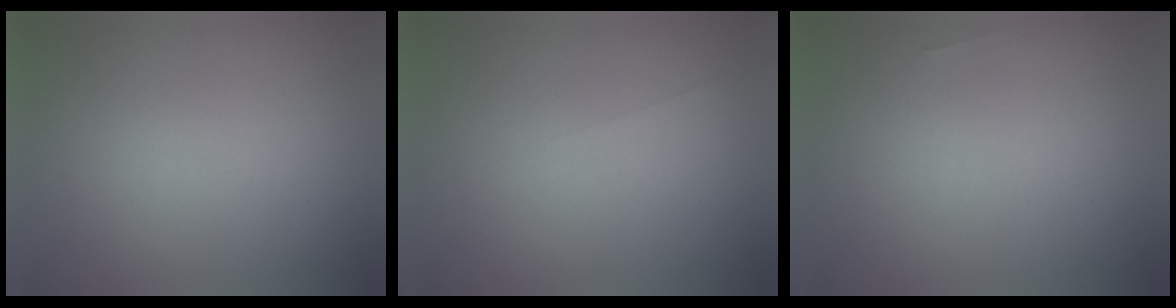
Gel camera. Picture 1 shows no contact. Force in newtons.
{"total": 1.5}
{"total": 1.2}